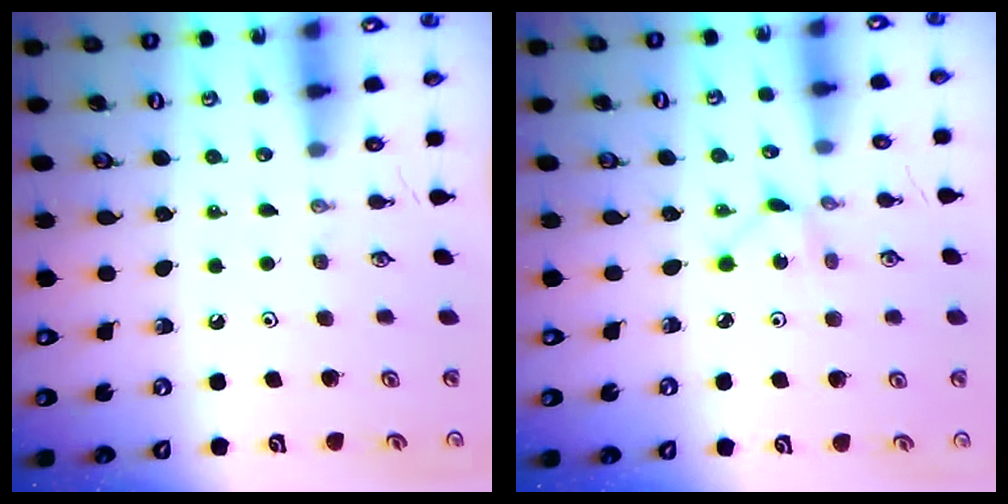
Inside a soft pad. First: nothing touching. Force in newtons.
{"total": 2.3, "press": 2.3, "slide": 0.3}